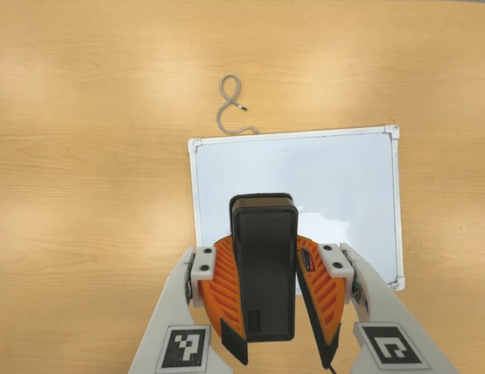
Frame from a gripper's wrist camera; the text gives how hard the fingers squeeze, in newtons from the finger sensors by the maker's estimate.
{"total": 11.2, "left": 10.2, "right": 12.1}